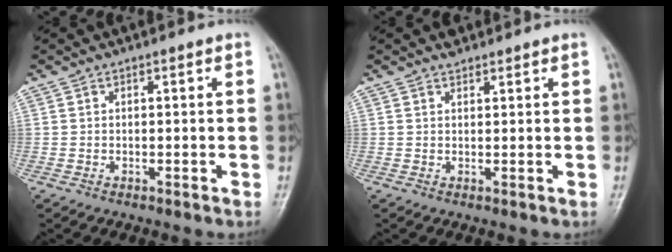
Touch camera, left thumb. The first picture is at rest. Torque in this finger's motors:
{"motor_torque": [0.24, 0.02, 0.02, -0.42, 0.00]}